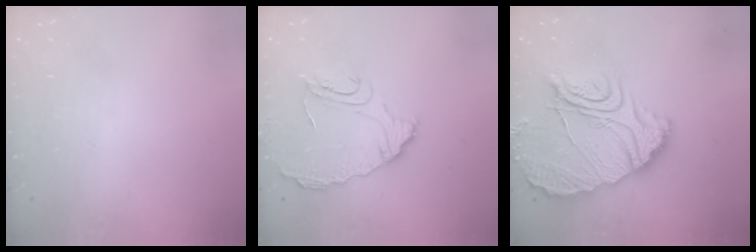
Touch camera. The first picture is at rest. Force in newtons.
{"total": 11.6, "press": 11.5, "slide": 0.8}
{"total": 19.6, "press": 19.5, "slide": 2.0}